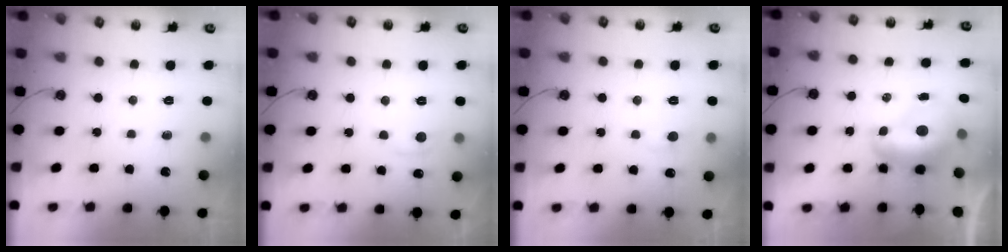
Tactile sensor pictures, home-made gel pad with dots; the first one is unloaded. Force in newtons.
{"total": 1.8, "press": 1.5, "slide": 0.9}
{"total": 1.3, "press": 1.2, "slide": 0.4}
{"total": 1.6, "press": 1.4, "slide": 0.7}